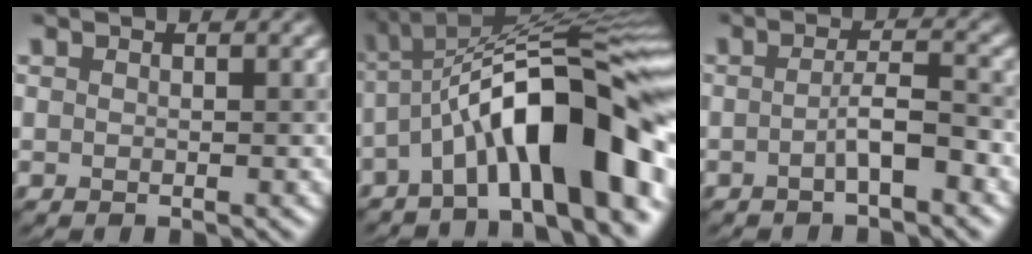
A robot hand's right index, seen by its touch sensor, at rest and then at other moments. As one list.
[{"total": 12.4, "force": [-3.9, 3.0, 11.3], "torque": [-0.170, 0.017, -0.057]}, {"total": 2.5, "force": [-1.1, 0.2, 2.3], "torque": [-0.041, 0.009, -0.019]}]